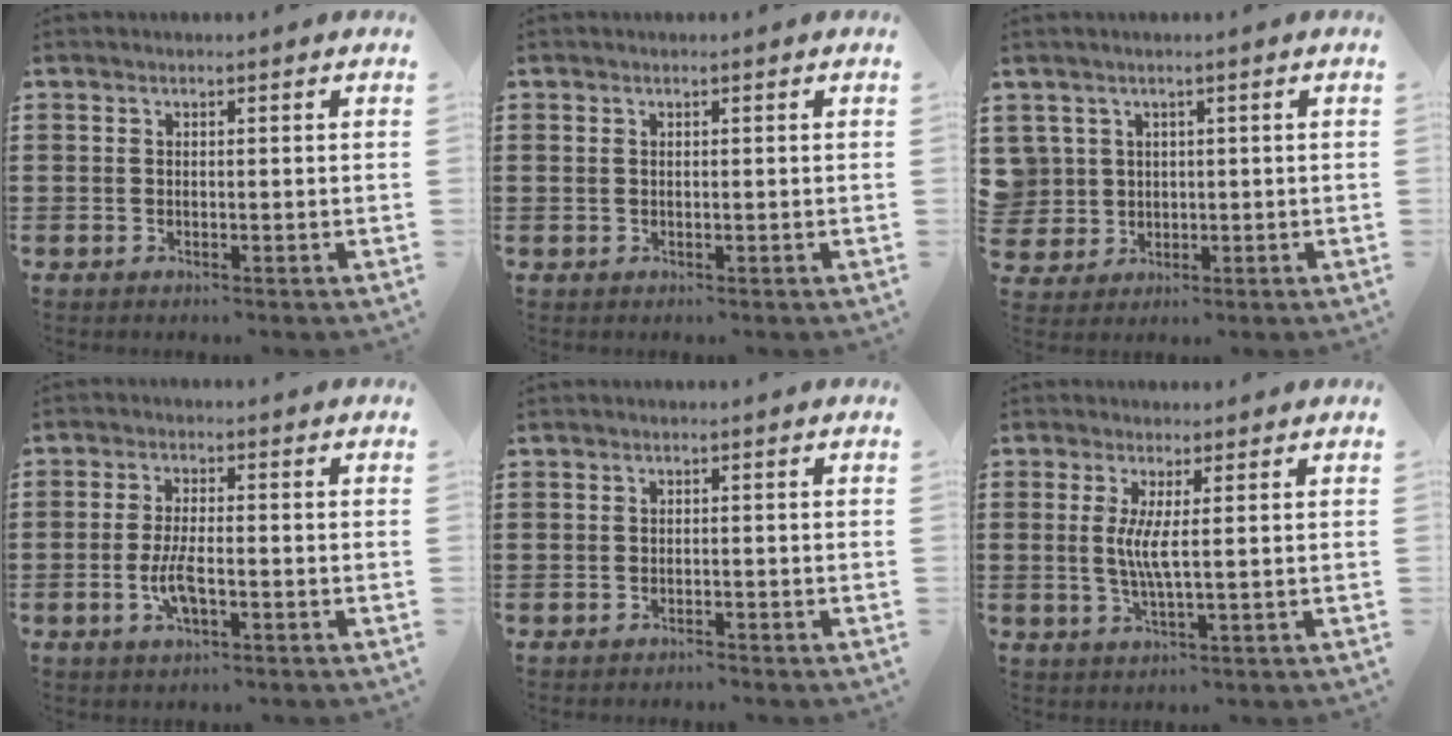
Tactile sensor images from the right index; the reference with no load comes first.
{"total": 0.6, "force": [0.2, 0.4, 0.3], "torque": [-0.008, 0.002, 0.004]}
{"total": 3.3, "force": [0.8, 3.2, -0.1], "torque": [-0.018, 0.011, 0.015]}
{"total": 4.6, "force": [-1.4, 1.5, 4.1], "torque": [-0.090, -0.002, -0.030]}
{"total": 0.8, "force": [-0.8, 0.2, -0.1], "torque": [0.000, 0.004, -0.019]}
{"total": 3.8, "force": [0.5, -0.1, 3.8], "torque": [-0.081, -0.009, 0.004]}